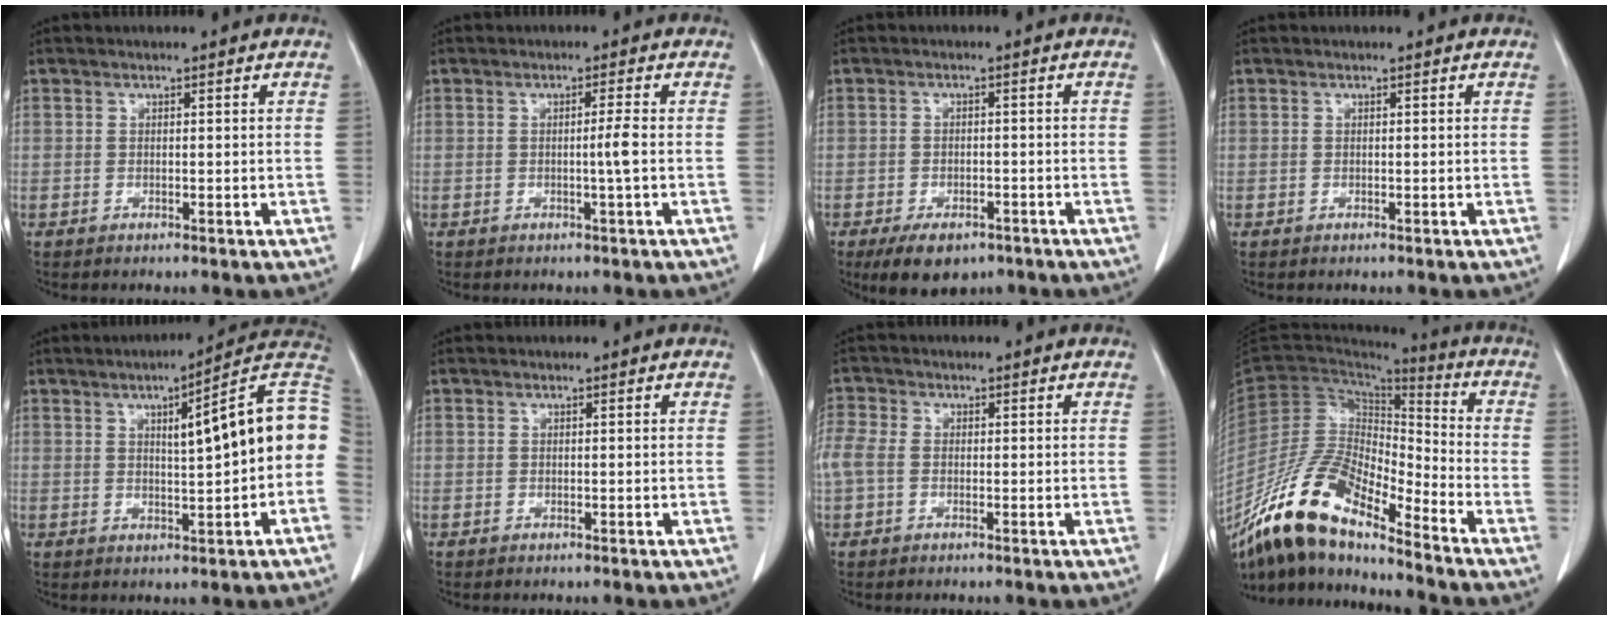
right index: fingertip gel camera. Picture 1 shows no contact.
{"total": 2.2, "force": [-0.4, -0.7, 2.0], "torque": [-0.033, -0.002, -0.007]}
{"total": 7.0, "force": [-4.8, 3.6, 3.6], "torque": [-0.057, -0.003, -0.070]}
{"total": 0.0}
{"total": 13.1, "force": [1.2, 1.2, 12.9], "torque": [-0.172, 0.030, 0.013]}
{"total": 0.0}
{"total": 4.7, "force": [-0.2, 3.4, 3.2], "torque": [-0.108, 0.019, -0.002]}
{"total": 16.4, "force": [-12.9, 3.8, 9.4], "torque": [-0.182, 0.012, -0.242]}